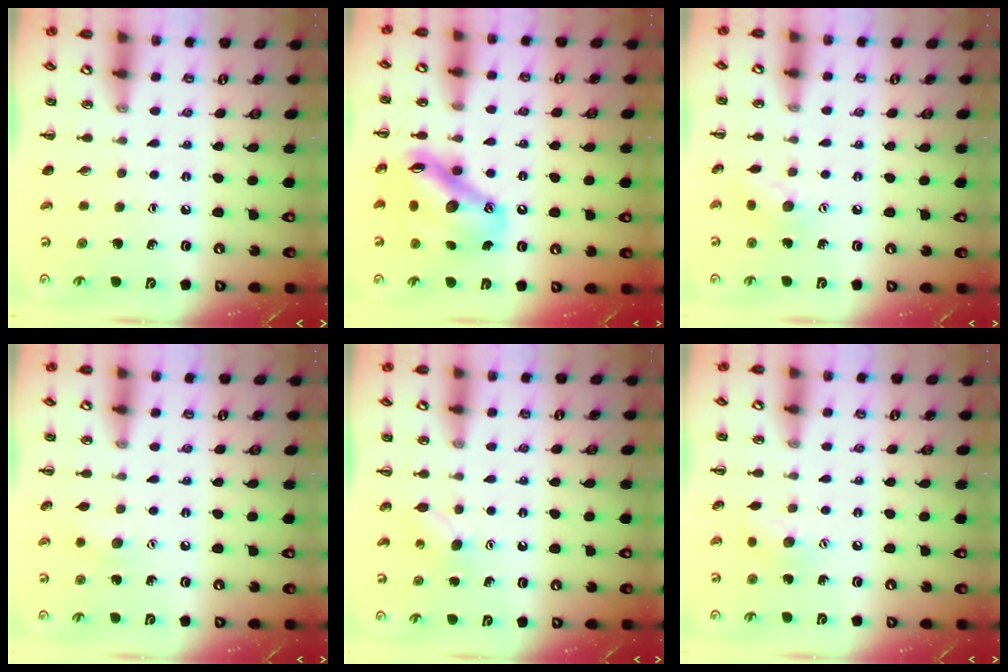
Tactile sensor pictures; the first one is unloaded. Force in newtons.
{"total": 16.2, "press": 15.7, "slide": 4.0}
{"total": 7.4, "press": 7.3, "slide": 1.3}
{"total": 6.3, "press": 6.1, "slide": 1.4}
{"total": 3.7, "press": 3.6, "slide": 1.0}
{"total": 7.3, "press": 7.2, "slide": 1.1}